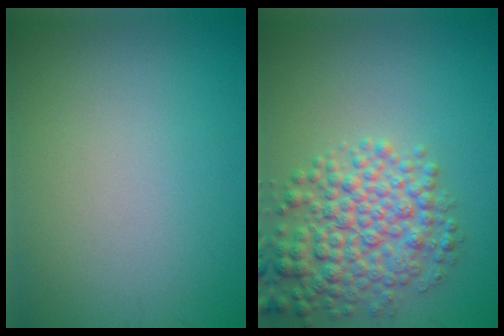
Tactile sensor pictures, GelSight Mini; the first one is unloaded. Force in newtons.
{"total": 6.0, "press": 6.0, "slide": 0.2}